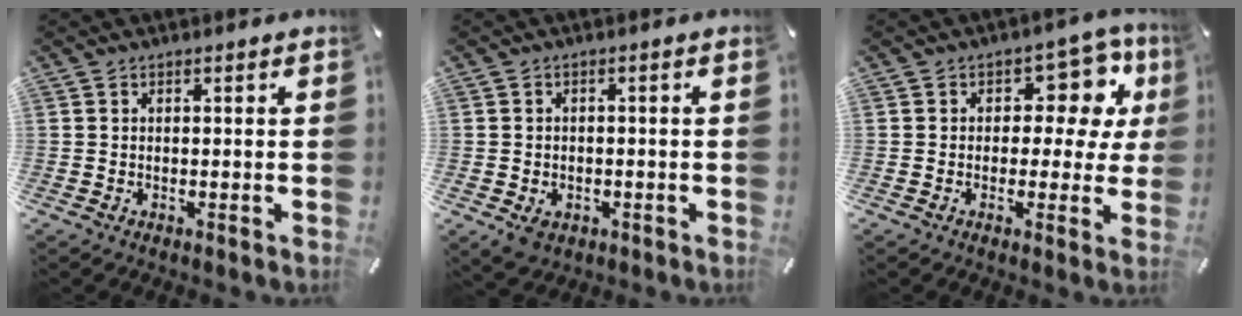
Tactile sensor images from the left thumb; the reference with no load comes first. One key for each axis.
{"total": 3.5, "fx": -1.1, "fy": 2.9, "fz": 1.7, "tx": -0.019, "ty": 0.003, "tz": -0.019}
{"total": 11.1, "fx": 4.4, "fy": 7.1, "fz": 7.4, "tx": -0.083, "ty": -0.034, "tz": 0.074}